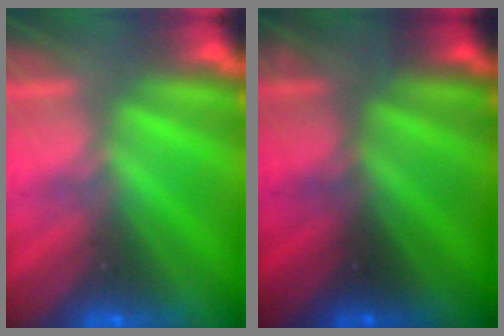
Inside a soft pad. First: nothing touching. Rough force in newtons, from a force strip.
{"total": 2.5}